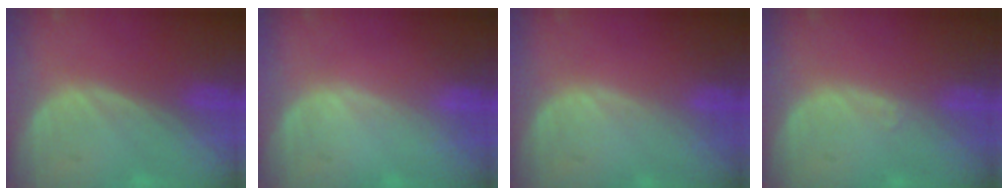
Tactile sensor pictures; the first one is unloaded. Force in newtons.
{"total": 0.0}
{"total": 0.0}
{"total": 0.6, "press": 0.4, "slide": 0.4}